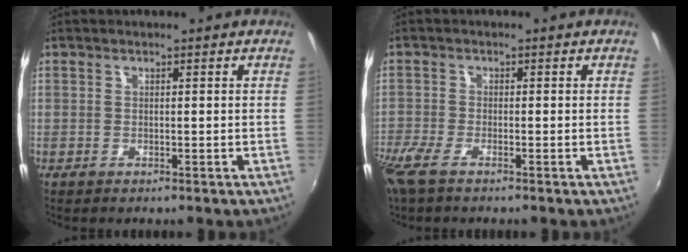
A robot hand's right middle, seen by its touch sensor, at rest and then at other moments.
{"total": 4.6, "force": [-3.3, 1.1, 3.0], "torque": [-0.076, -0.017, -0.069]}